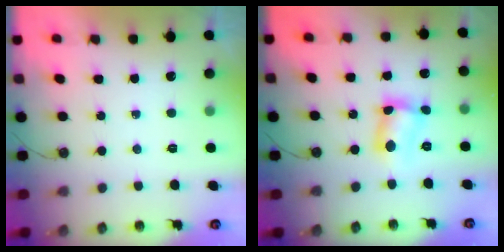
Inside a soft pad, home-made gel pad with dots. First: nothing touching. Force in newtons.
{"total": 8.5, "press": 8.5, "slide": 0.4}